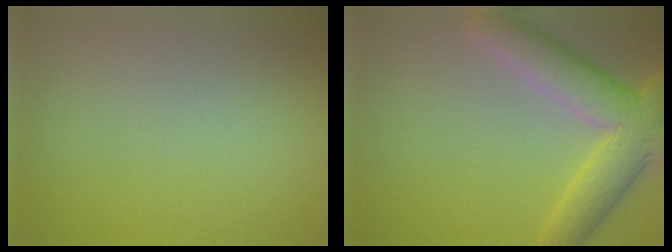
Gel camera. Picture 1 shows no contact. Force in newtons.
{"total": 6.2, "press": 6.2, "slide": 0.5}